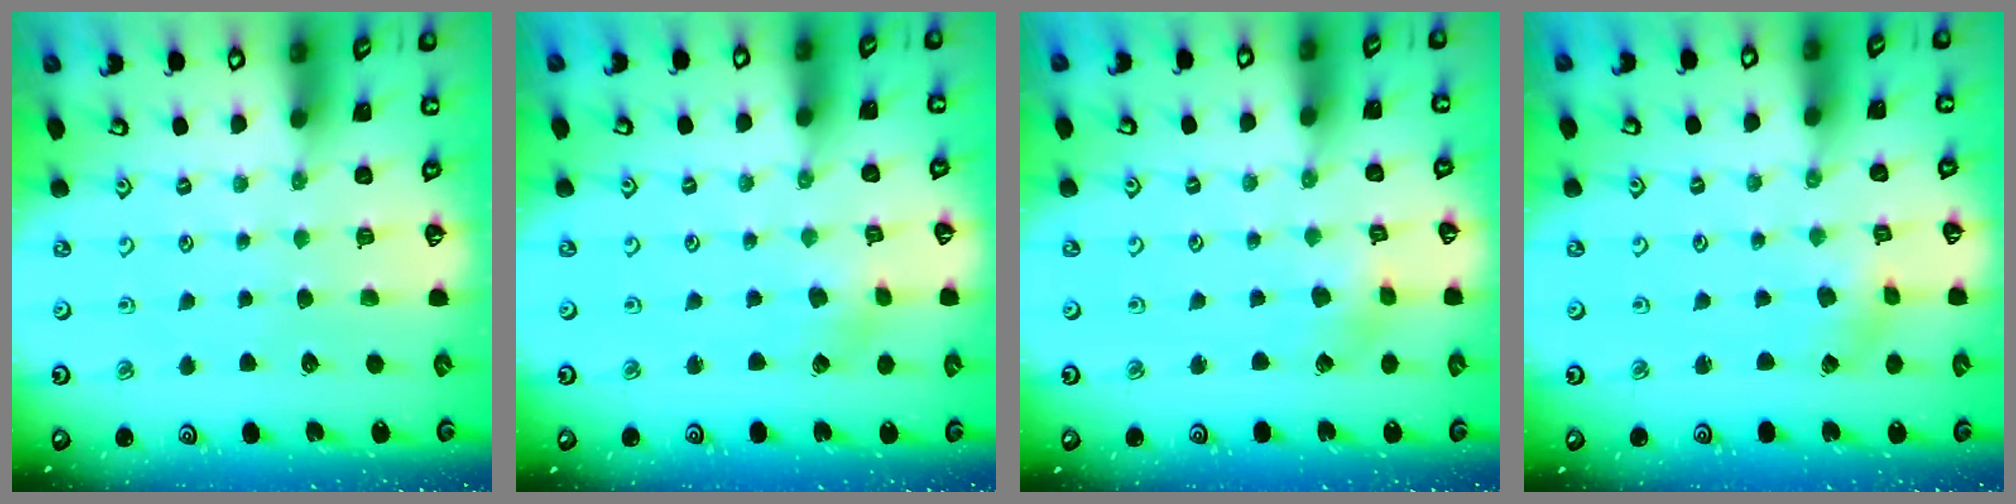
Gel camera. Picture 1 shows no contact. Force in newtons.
{"total": 2.1, "press": 2.0, "slide": 0.3}
{"total": 3.2, "press": 3.2, "slide": 0.3}
{"total": 0.0}